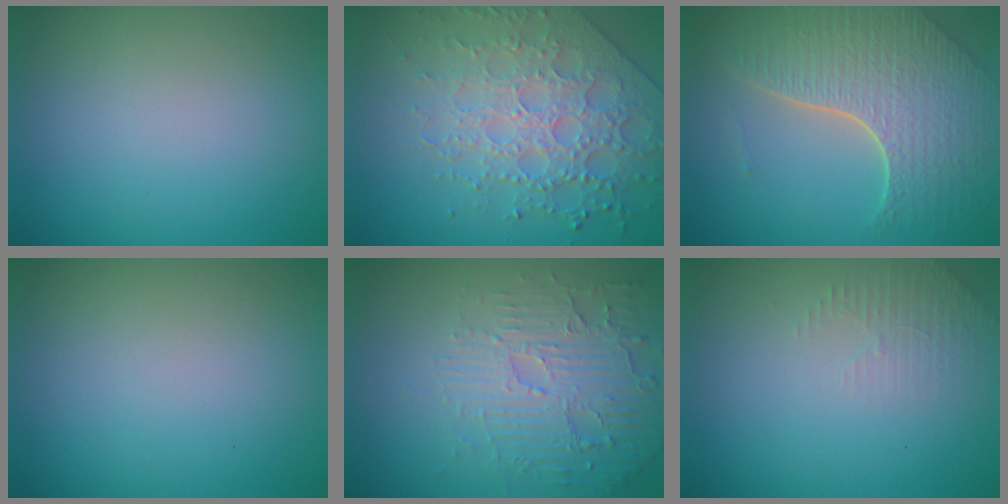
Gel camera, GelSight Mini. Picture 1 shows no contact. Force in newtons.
{"total": 6.0, "press": 5.2, "slide": 3.1}
{"total": 7.9, "press": 5.5, "slide": 5.6}
{"total": 0.0}
{"total": 5.6, "press": 3.7, "slide": 4.2}
{"total": 1.5, "press": 1.5, "slide": 0.4}